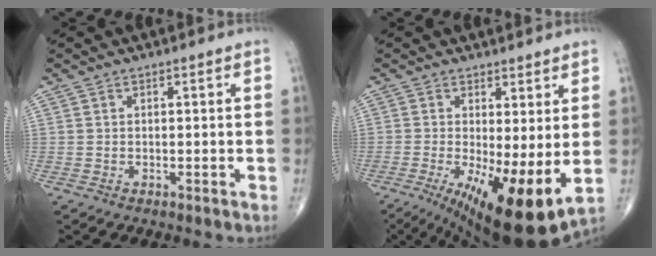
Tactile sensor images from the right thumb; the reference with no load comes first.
{"total": 14.0, "force": [-1.9, 4.1, 13.2], "torque": [-0.222, -0.027, -0.015]}